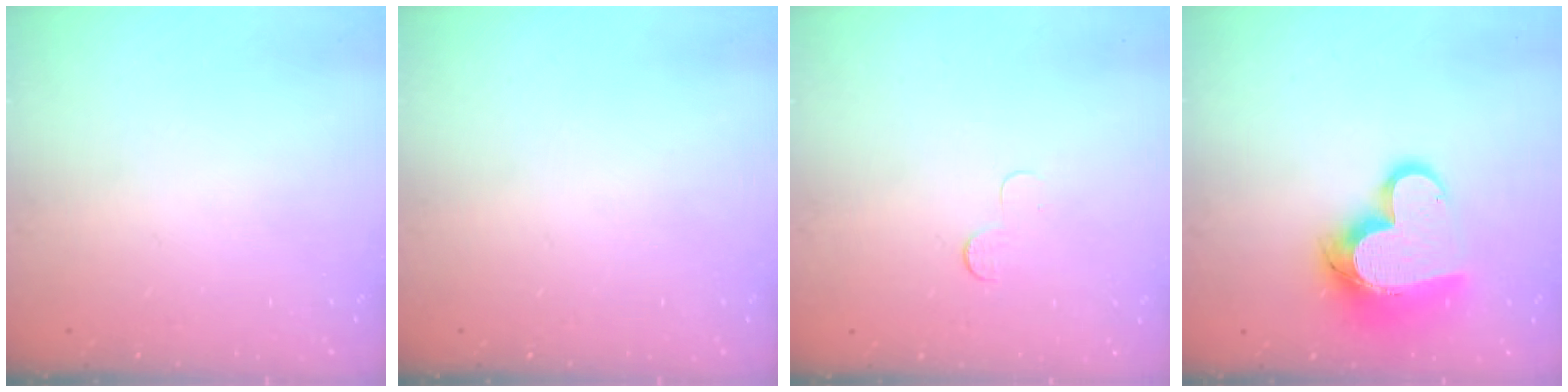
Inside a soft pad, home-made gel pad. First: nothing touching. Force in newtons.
{"total": 0.0}
{"total": 4.0, "press": 4.0, "slide": 0.4}
{"total": 16.9, "press": 16.9, "slide": 1.7}